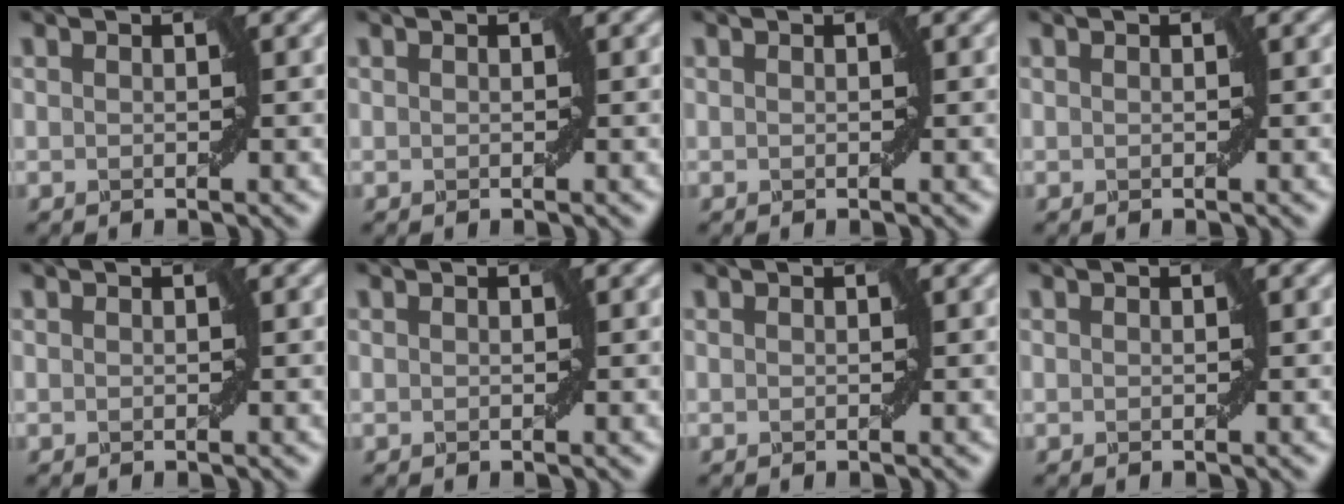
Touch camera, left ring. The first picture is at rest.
{"total": 0.0}
{"total": 0.0}
{"total": 0.0}
{"total": 0.0}
{"total": 0.0}
{"total": 0.0}
{"total": 0.0}